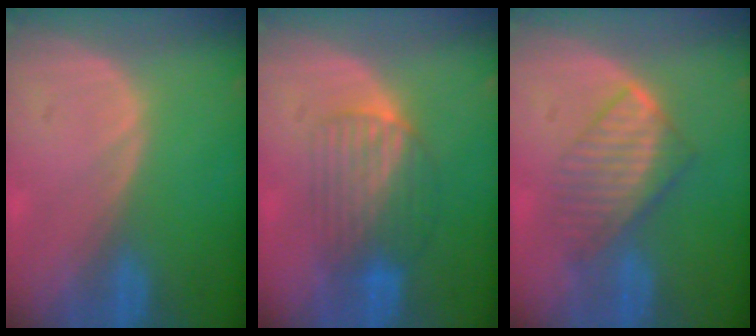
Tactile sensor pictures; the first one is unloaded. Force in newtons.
{"total": 6.3, "press": 6.2, "slide": 1.1}
{"total": 6.7, "press": 6.4, "slide": 1.8}